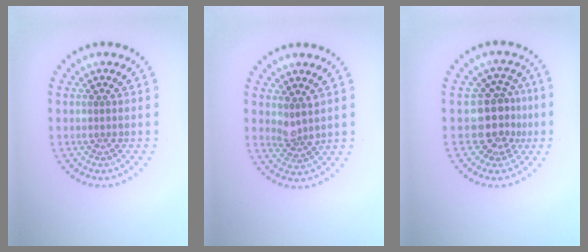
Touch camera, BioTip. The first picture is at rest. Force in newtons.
{"total": 1.9, "press": 1.5, "slide": 1.2}
{"total": 3.8, "press": 3.1, "slide": 2.1}